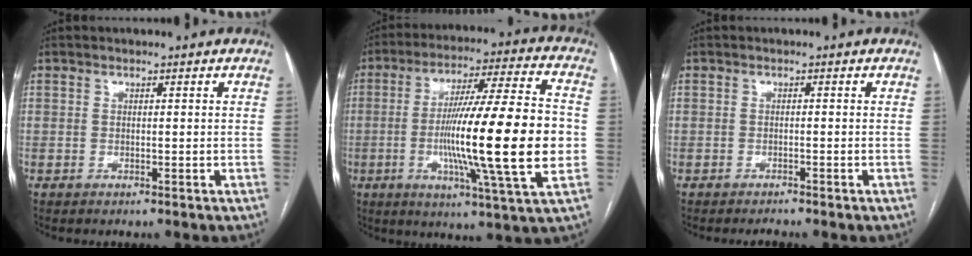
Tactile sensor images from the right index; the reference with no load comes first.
{"total": 22.0, "force": [-2.7, 0.2, 21.9], "torque": [-0.341, -0.005, -0.052]}
{"total": 1.2, "force": [-1.1, -0.1, 0.4], "torque": [-0.010, -0.002, -0.015]}